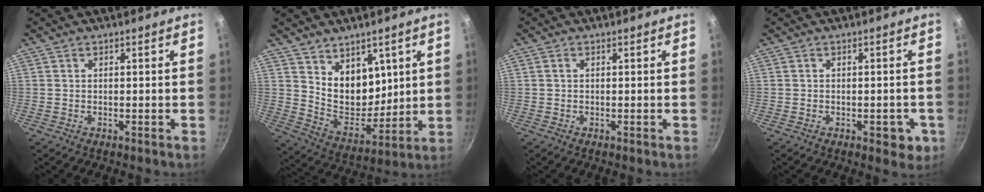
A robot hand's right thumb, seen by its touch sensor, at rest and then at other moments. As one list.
[{"total": 11.1, "force": [4.9, 7.7, 6.4], "torque": [-0.058, -0.047, 0.106]}, {"total": 0.6, "force": [0.1, 0.5, 0.5], "torque": [-0.008, 0.001, 0.000]}, {"total": 3.9, "force": [-1.5, 2.1, 2.9], "torque": [-0.015, 0.005, -0.017]}]